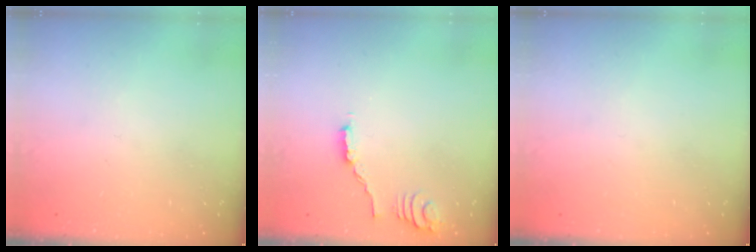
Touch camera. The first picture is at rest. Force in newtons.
{"total": 1.6, "press": 1.6, "slide": 0.4}
{"total": 0.0}